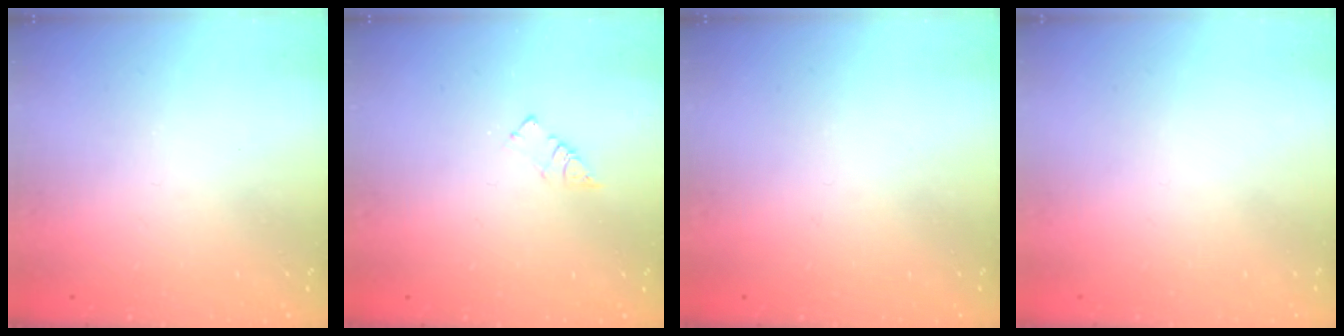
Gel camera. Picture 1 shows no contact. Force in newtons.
{"total": 2.6, "press": 2.6, "slide": 0.3}
{"total": 2.8, "press": 2.8, "slide": 0.4}
{"total": 1.5, "press": 1.5, "slide": 0.1}